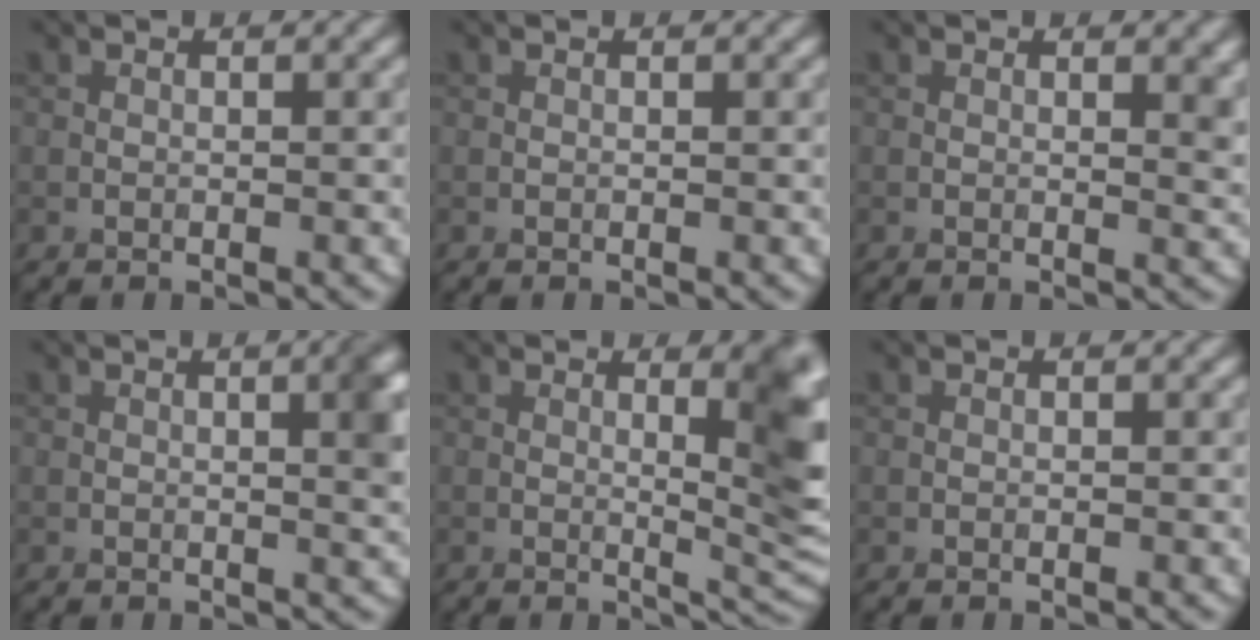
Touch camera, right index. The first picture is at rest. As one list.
[{"total": 0.0}, {"total": 2.2, "force": [0.5, 0.8, 1.9], "torque": [-0.020, -0.004, 0.009]}, {"total": 3.6, "force": [0.4, 1.1, 3.4], "torque": [-0.034, 0.007, 0.005]}, {"total": 6.5, "force": [1.1, 1.7, 6.2], "torque": [-0.063, -0.002, 0.020]}, {"total": 0.0}]